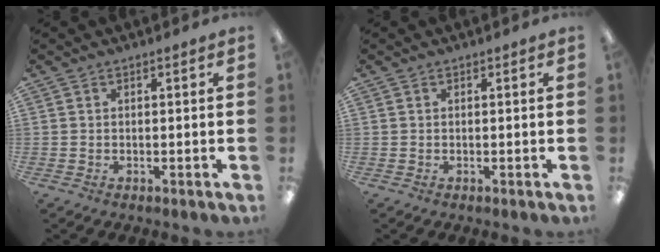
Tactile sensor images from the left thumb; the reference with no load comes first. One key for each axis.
{"total": 0.0}